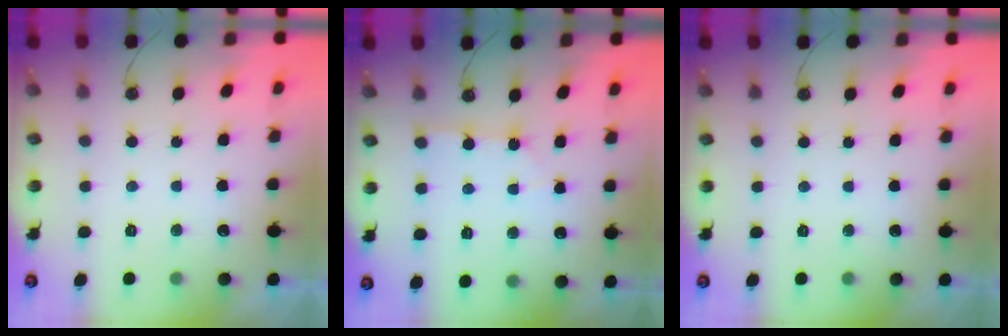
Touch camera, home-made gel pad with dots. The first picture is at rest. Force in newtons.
{"total": 2.6, "press": 2.6, "slide": 0.3}
{"total": 0.0}